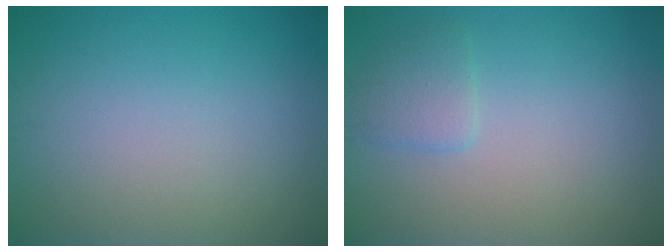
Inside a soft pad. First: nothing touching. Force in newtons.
{"total": 1.6, "press": 1.6, "slide": 0.1}